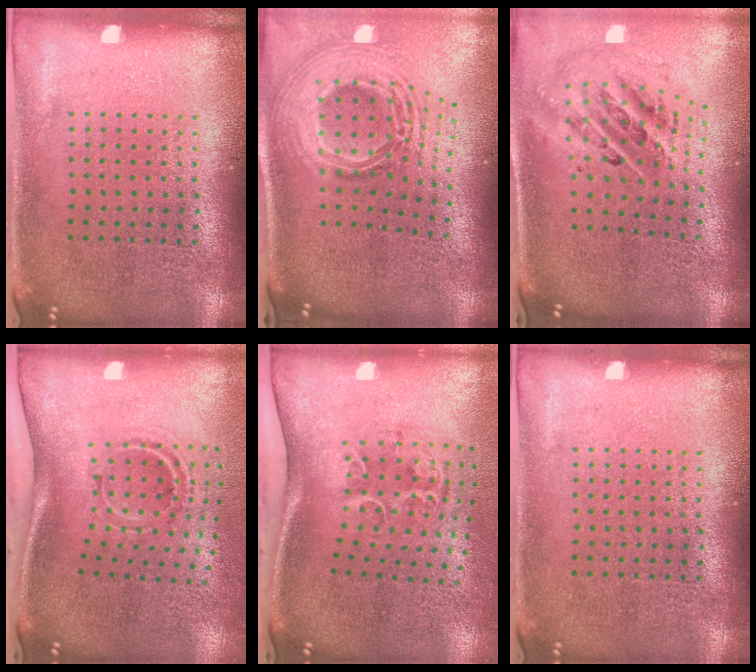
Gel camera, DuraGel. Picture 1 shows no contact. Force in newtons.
{"total": 3.0, "press": 2.0, "slide": 2.2}
{"total": 1.9, "press": 1.5, "slide": 1.2}
{"total": 2.2, "press": 1.2, "slide": 1.9}
{"total": 2.3, "press": 1.3, "slide": 1.9}
{"total": 0.0}